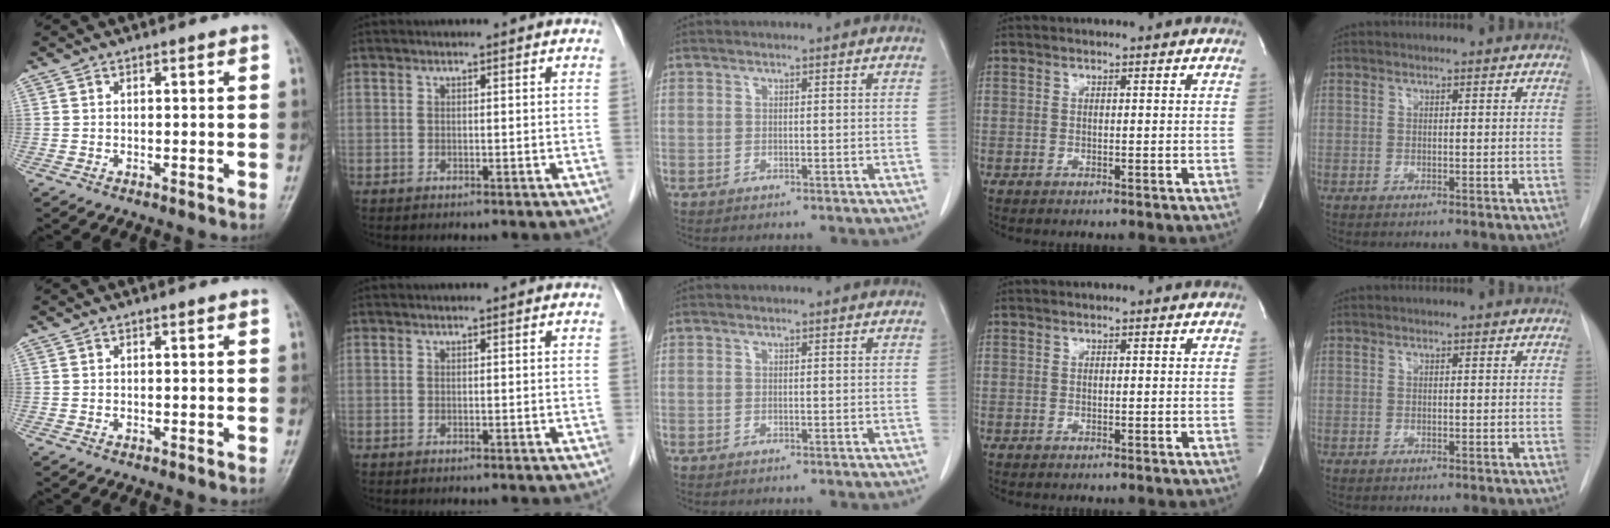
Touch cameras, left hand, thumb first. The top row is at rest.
{}